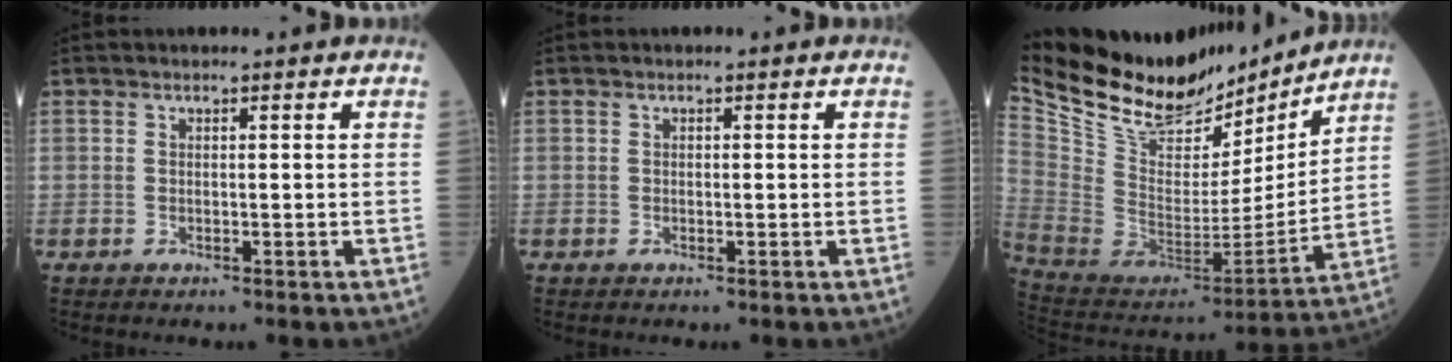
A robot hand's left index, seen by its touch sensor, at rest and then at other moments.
{"total": 0.0}
{"total": 22.4, "force": [19.8, 6.7, 8.1], "torque": [-0.160, -0.020, 0.333]}